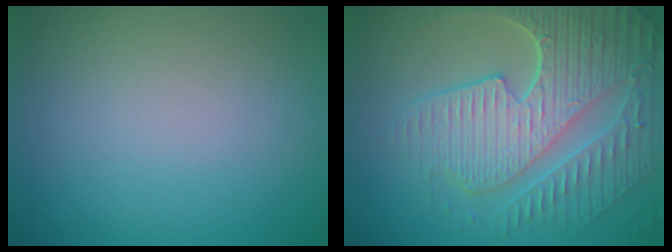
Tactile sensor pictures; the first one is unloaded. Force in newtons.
{"total": 9.4, "press": 6.4, "slide": 6.9}